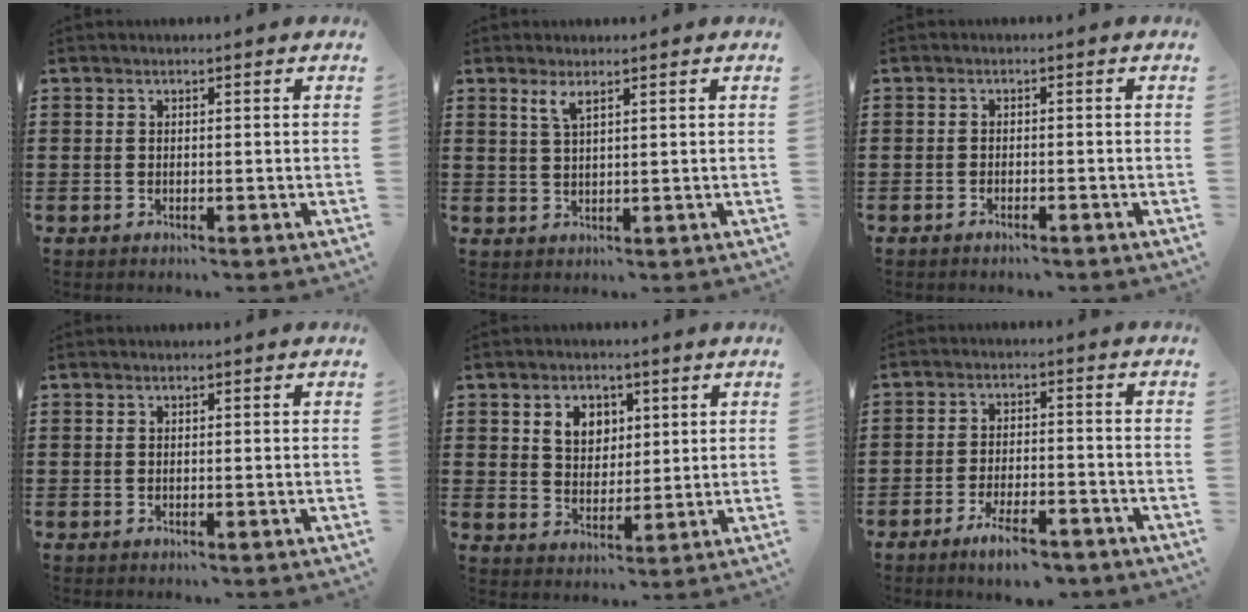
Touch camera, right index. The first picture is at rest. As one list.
[{"total": 2.4, "force": [1.5, 0.3, 1.8], "torque": [-0.039, 0.001, 0.027]}, {"total": 0.8, "force": [-0.8, -0.1, 0.3], "torque": [-0.009, -0.004, -0.015]}, {"total": 0.0}, {"total": 4.7, "force": [2.1, 3.7, 1.9], "torque": [-0.047, 0.009, 0.036]}, {"total": 6.1, "force": [-4.7, 1.2, 3.8], "torque": [-0.072, 0.000, -0.085]}]